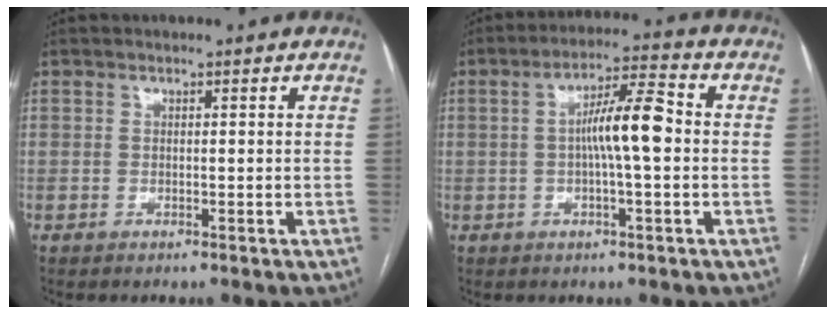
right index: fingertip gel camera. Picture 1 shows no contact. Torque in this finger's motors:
{"motor_torque": [0.54, -0.16, 0.27, 0.14]}